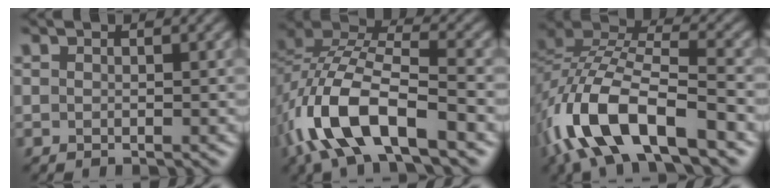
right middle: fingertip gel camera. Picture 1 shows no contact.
{"total": 11.0, "force": [-5.4, 4.8, 8.2], "torque": [-0.177, 0.005, -0.108]}
{"total": 12.1, "force": [-6.5, 5.0, 8.8], "torque": [-0.186, 0.000, -0.129]}